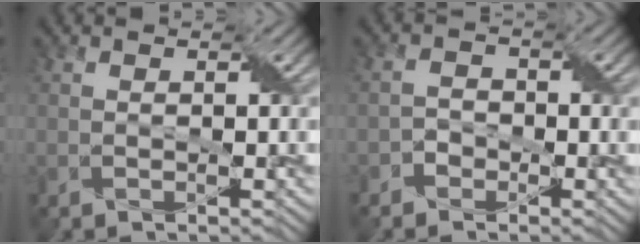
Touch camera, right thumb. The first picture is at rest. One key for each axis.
{"total": 1.9, "fx": -1.3, "fy": 1.3, "fz": 0.5, "tx": -0.008, "ty": 0.007, "tz": -0.028}